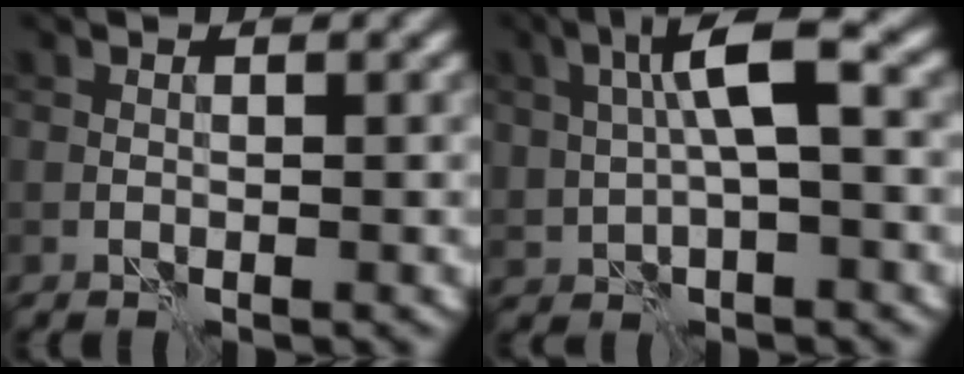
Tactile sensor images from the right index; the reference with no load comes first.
{"total": 6.7, "force": [1.4, 2.6, 6.0], "torque": [-0.116, 0.015, 0.020]}